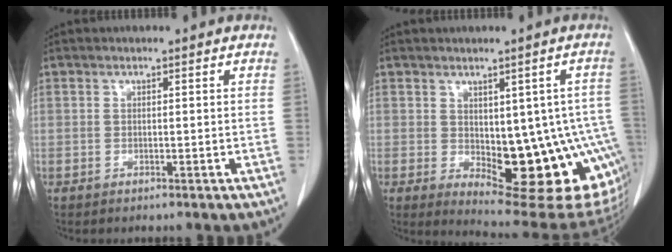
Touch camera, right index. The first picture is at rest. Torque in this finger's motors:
{"motor_torque": [1.25, -0.66, 0.29, 0.09]}